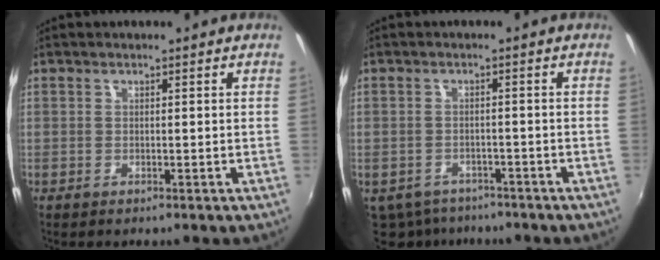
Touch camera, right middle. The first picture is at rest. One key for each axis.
{"total": 8.5, "fx": -6.5, "fy": 4.7, "fz": 2.8, "tx": -0.078, "ty": -0.026, "tz": -0.092}